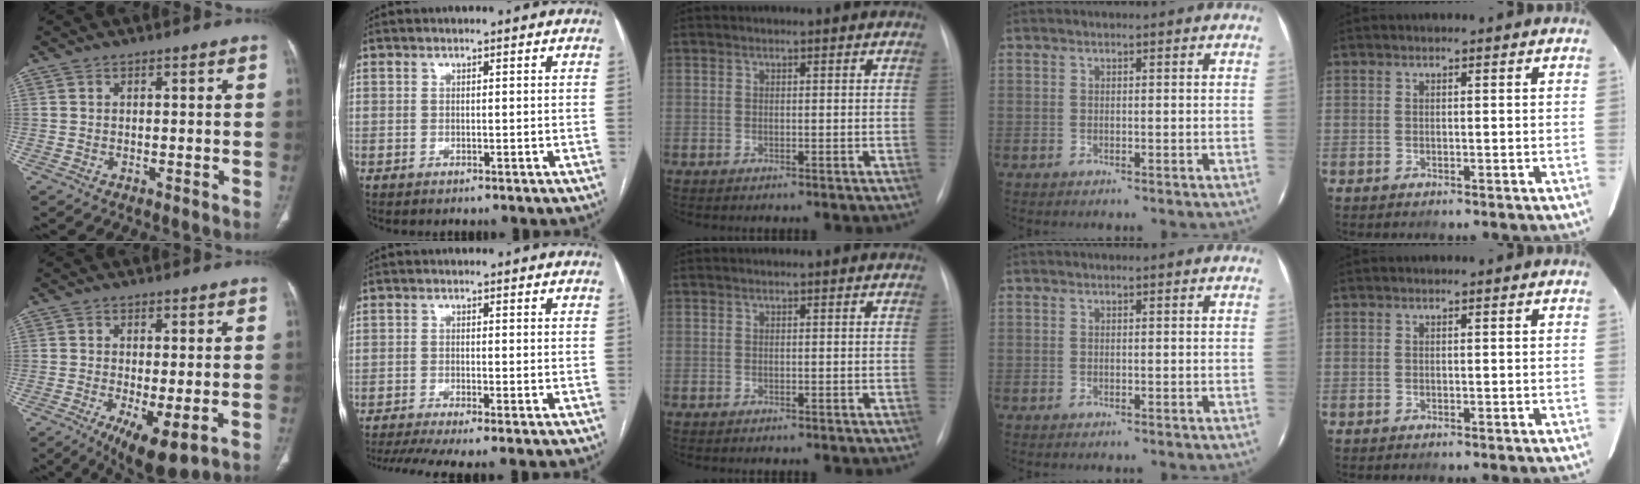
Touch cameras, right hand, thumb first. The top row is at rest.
{"thumb": {"total": 8.7, "force": [-3.0, 2.6, 7.7], "torque": [-0.131, -0.019, -0.041]}, "index": {"total": 7.2, "force": [-5.2, 0.4, 5.0], "torque": [-0.082, -0.007, -0.086]}}